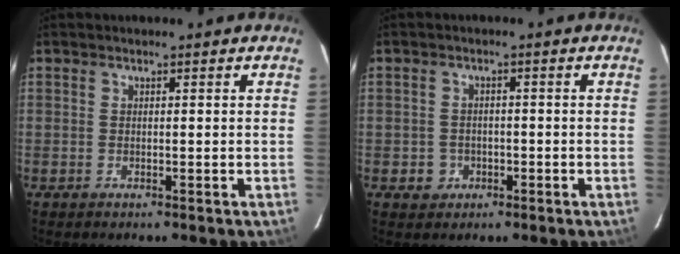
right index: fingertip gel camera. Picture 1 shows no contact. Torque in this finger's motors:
{"motor_torque": [-0.05, -0.03, -0.43, -0.16]}